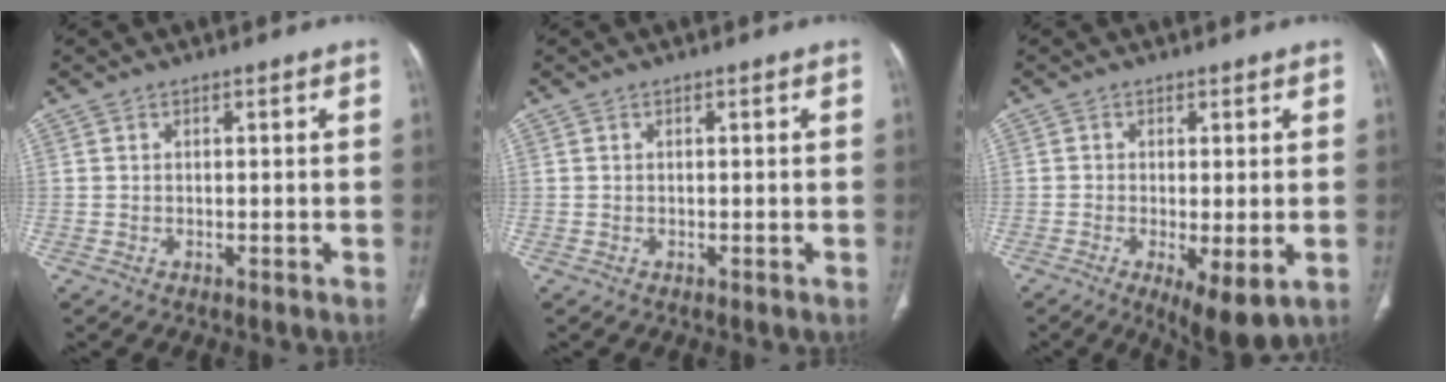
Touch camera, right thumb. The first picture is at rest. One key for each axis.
{"total": 0.0}
{"total": 8.0, "fx": -2.5, "fy": 2.6, "fz": 7.1, "tx": -0.115, "ty": -0.019, "tz": -0.035}